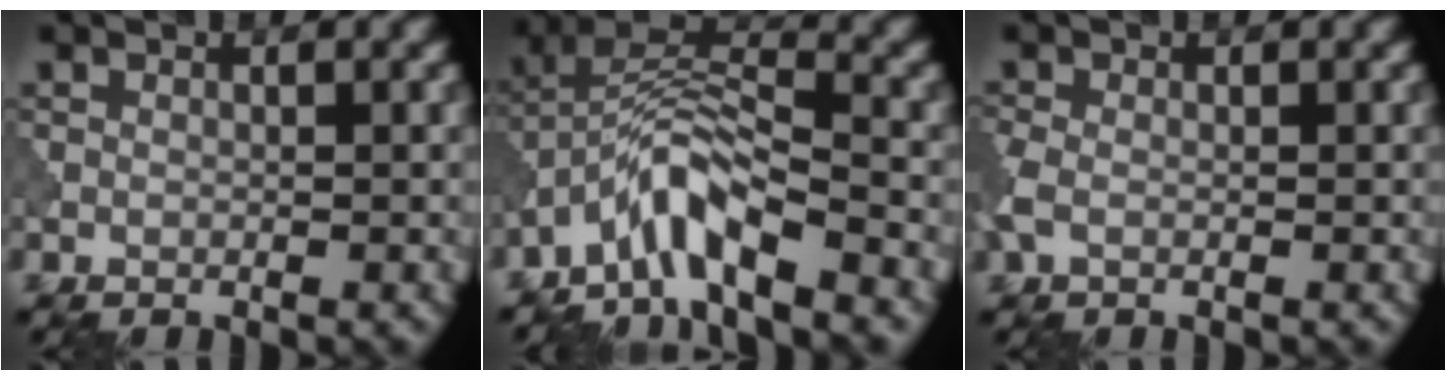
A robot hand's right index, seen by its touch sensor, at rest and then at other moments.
{"total": 5.8, "force": [-3.9, 1.3, 4.0], "torque": [-0.074, 0.013, -0.085]}
{"total": 2.3, "force": [-0.7, 1.5, 1.6], "torque": [-0.045, -0.002, -0.023]}